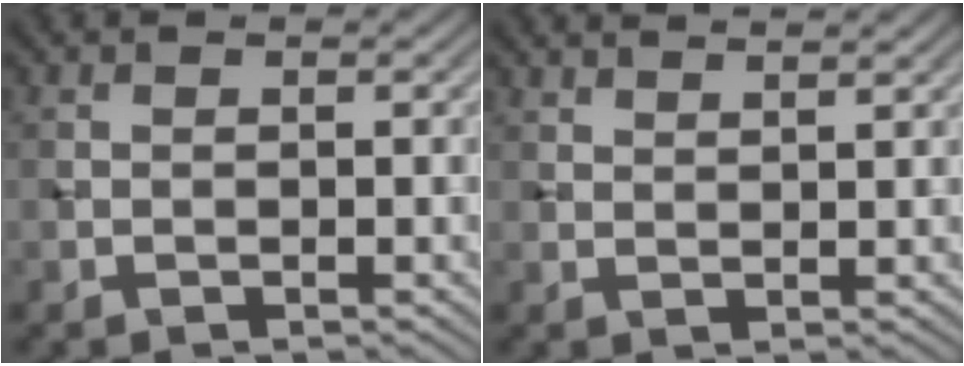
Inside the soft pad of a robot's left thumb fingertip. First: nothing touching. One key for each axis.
{"total": 2.7, "fx": 2.3, "fy": 0.5, "fz": 1.4, "tx": -0.017, "ty": 0.000, "tz": 0.033}